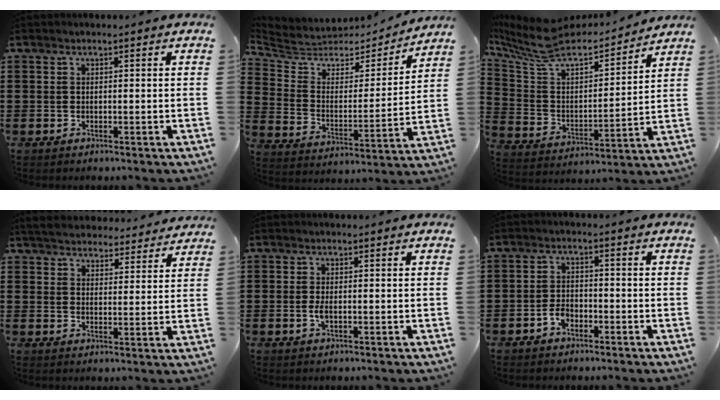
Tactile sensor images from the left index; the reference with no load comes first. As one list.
[{"total": 5.2, "force": [4.5, 2.4, 0.8], "torque": [-0.050, -0.032, 0.073]}, {"total": 9.2, "force": [7.9, 2.9, 3.6], "torque": [-0.119, -0.056, 0.132]}, {"total": 4.5, "force": [4.5, 0.4, 0.5], "torque": [-0.032, -0.025, 0.079]}, {"total": 1.8, "force": [-0.2, 0.7, 1.6], "torque": [-0.046, -0.006, -0.008]}, {"total": 2.6, "force": [-1.5, 1.6, 1.4], "torque": [-0.037, 0.000, -0.033]}]